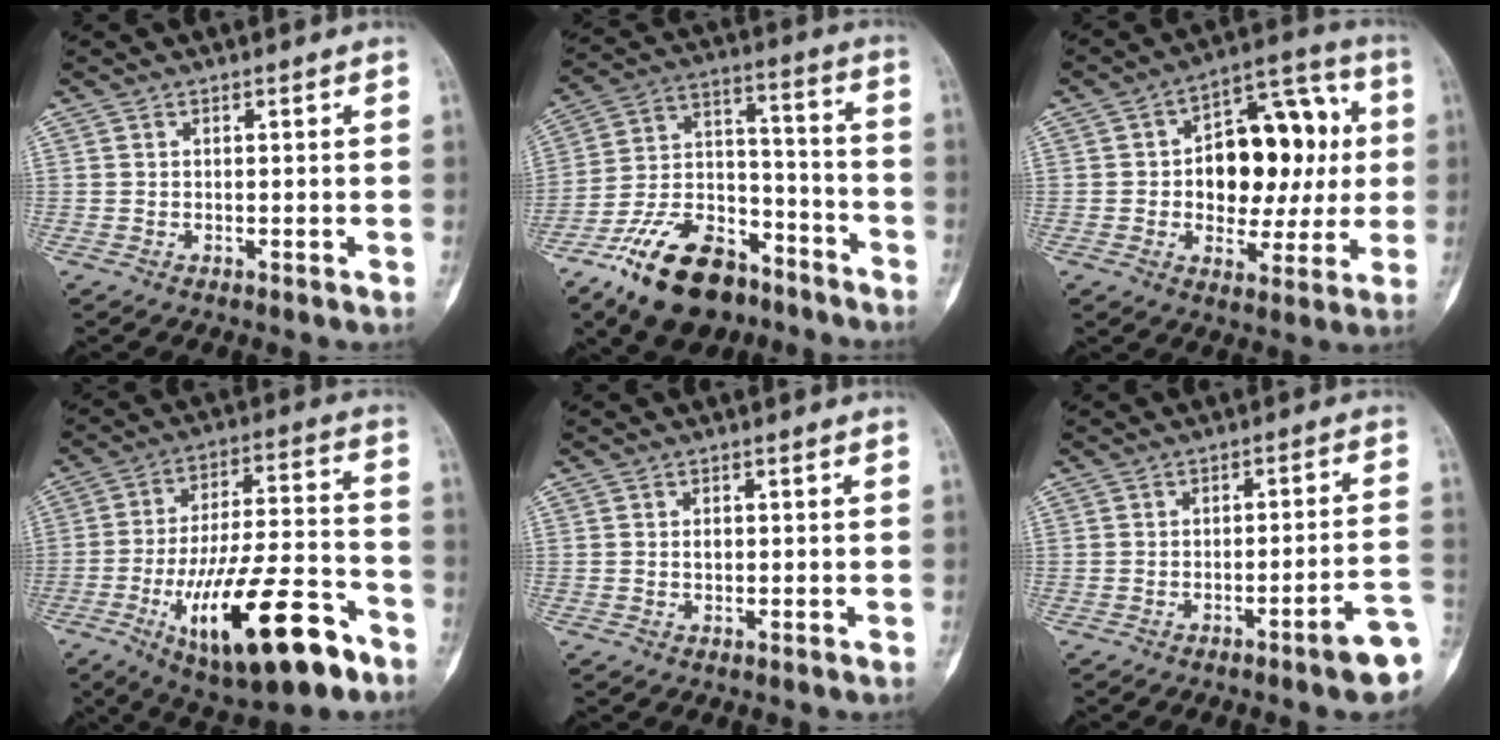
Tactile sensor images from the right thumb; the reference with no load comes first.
{"total": 20.6, "force": [-13.7, 10.6, 11.1], "torque": [-0.188, 0.092, -0.234]}
{"total": 18.8, "force": [1.7, 11.8, 14.6], "torque": [-0.148, 0.030, 0.025]}
{"total": 23.5, "force": [-11.2, 7.8, 19.1], "torque": [-0.312, 0.051, -0.170]}
{"total": 1.0, "force": [0.1, 0.7, 0.7], "torque": [-0.006, 0.003, 0.000]}
{"total": 8.1, "force": [-4.1, 0.8, 7.0], "torque": [-0.079, 0.030, -0.050]}